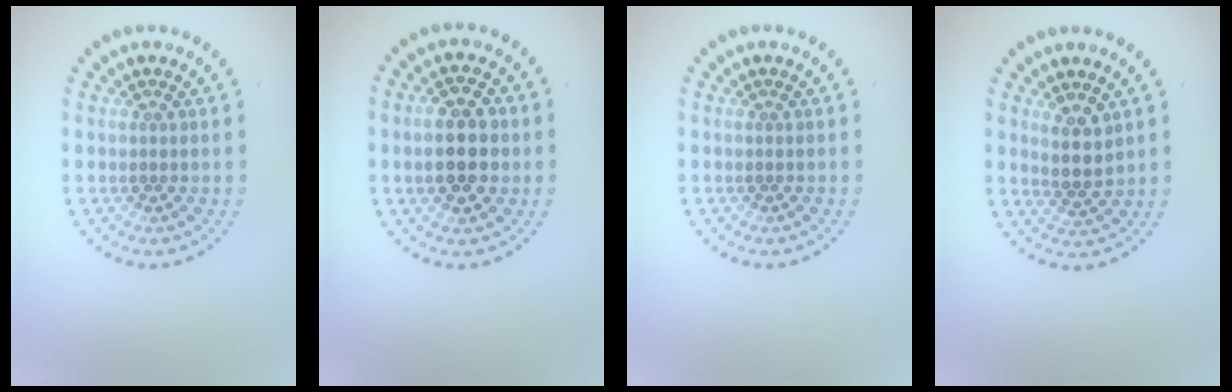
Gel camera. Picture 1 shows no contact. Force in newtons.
{"total": 5.3, "press": 5.3, "slide": 0.3}
{"total": 0.0}
{"total": 2.4, "press": 2.1, "slide": 1.2}